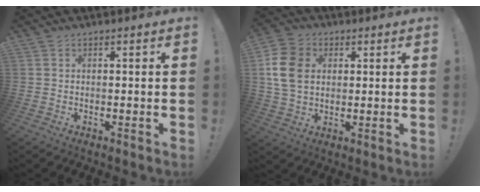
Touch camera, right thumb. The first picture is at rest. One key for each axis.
{"total": 12.7, "fx": 2.3, "fy": 9.6, "fz": 8.0, "tx": -0.158, "ty": 0.004, "tz": 0.048}